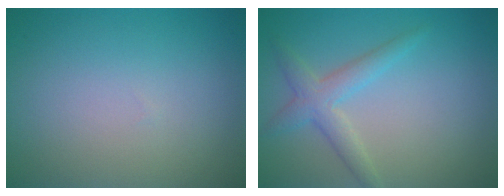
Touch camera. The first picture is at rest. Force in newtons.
{"total": 2.8, "press": 2.8, "slide": 0.1}